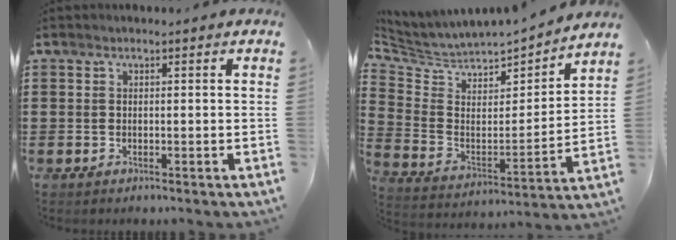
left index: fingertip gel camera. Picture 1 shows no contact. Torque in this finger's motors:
{"motor_torque": [1.22, -0.91, 0.28, 0.06]}